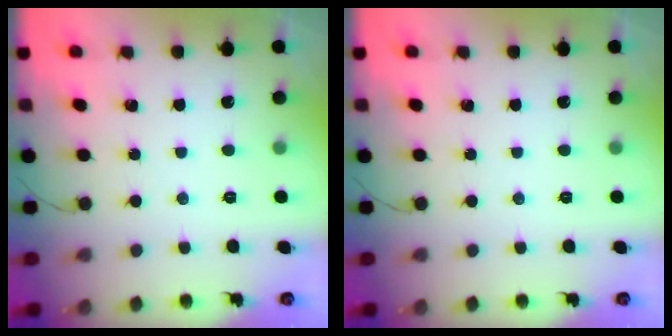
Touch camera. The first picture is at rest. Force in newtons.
{"total": 0.0}